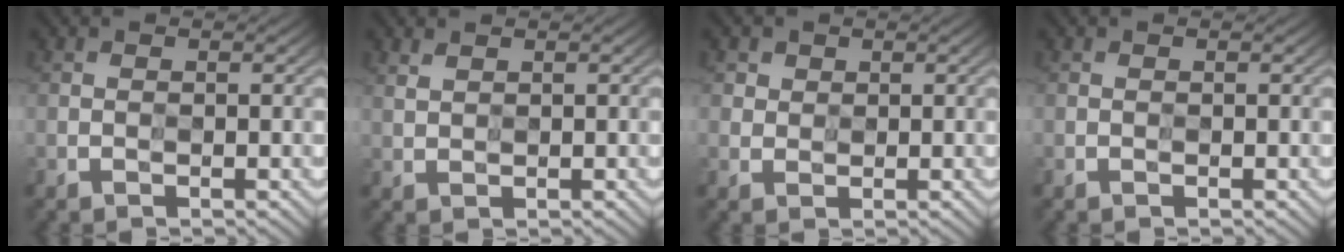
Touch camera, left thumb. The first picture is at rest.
{"total": 1.8, "force": [1.6, 0.5, 0.5], "torque": [-0.018, 0.003, 0.039]}
{"total": 2.7, "force": [1.8, 2.1, -0.1], "torque": [-0.007, 0.000, 0.034]}
{"total": 0.0}